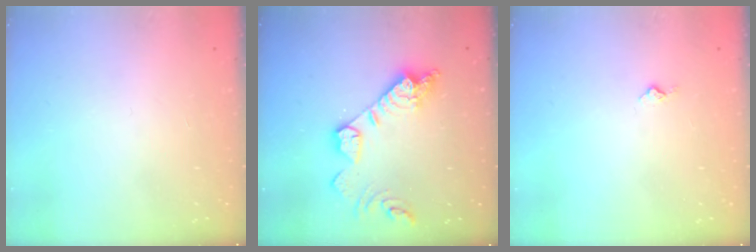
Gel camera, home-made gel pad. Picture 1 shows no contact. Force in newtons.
{"total": 15.0, "press": 14.9, "slide": 1.4}
{"total": 3.3, "press": 3.3, "slide": 0.5}